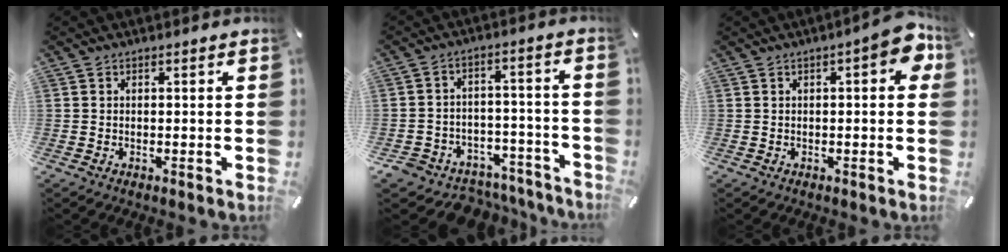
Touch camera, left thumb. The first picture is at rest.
{"total": 6.7, "force": [-4.1, 5.2, 1.3], "torque": [-0.015, 0.026, -0.067]}
{"total": 6.9, "force": [1.8, 2.5, 6.2], "torque": [-0.076, -0.007, 0.023]}